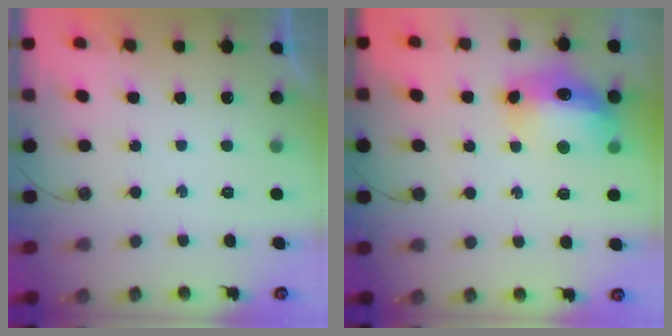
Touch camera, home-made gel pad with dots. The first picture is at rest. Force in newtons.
{"total": 15.0, "press": 14.9, "slide": 1.5}